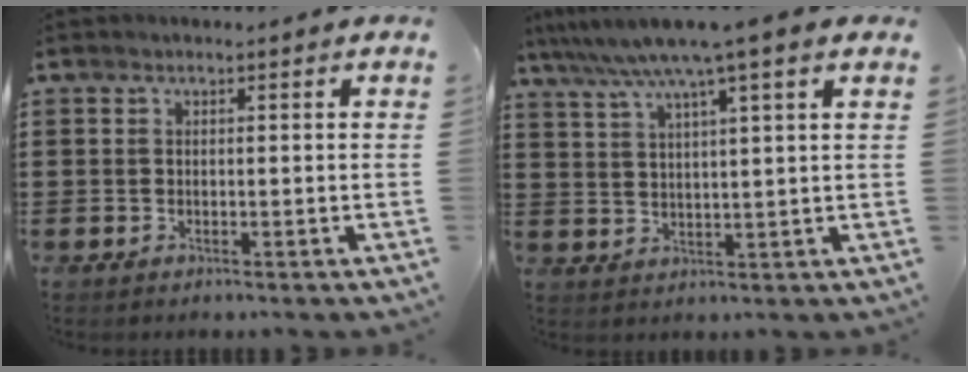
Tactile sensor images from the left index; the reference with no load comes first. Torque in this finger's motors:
{"motor_torque": [1.76, -0.38, 1.05, 0.20]}